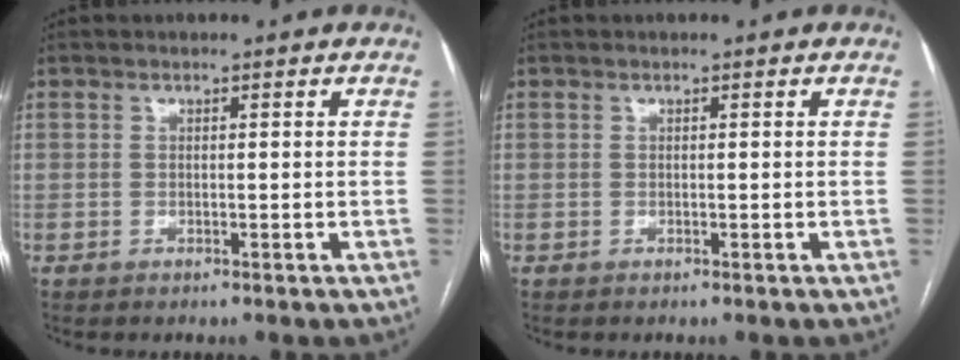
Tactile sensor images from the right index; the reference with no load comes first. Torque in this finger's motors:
{"motor_torque": [0.00, 0.00, 0.00, 0.00]}